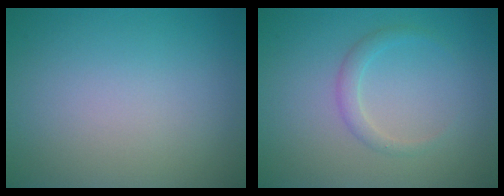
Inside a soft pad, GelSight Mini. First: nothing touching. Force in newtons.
{"total": 1.5, "press": 1.5, "slide": 0.2}